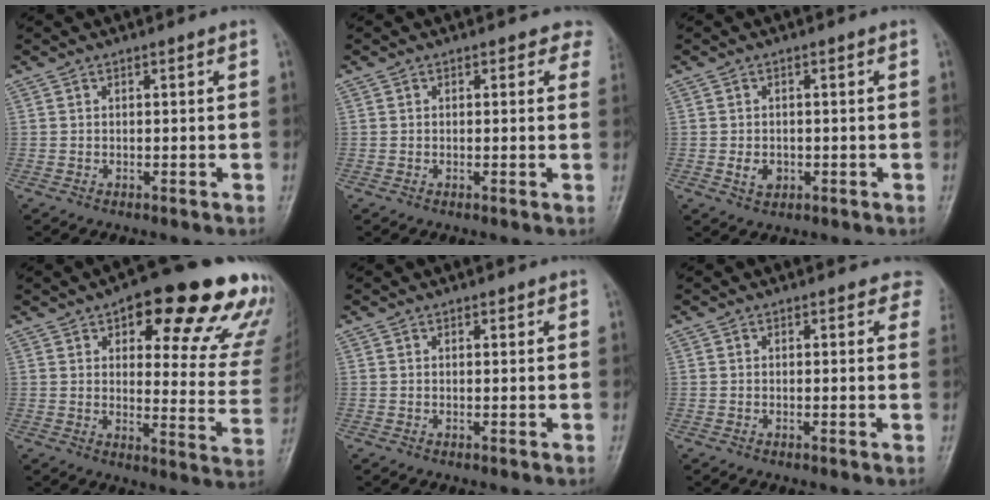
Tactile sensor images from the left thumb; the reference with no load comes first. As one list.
[{"total": 3.1, "force": [2.2, 2.1, 0.1], "torque": [0.040, -0.007, 0.001]}, {"total": 2.7, "force": [-0.7, 2.2, 1.4], "torque": [-0.013, 0.002, -0.007]}, {"total": 23.6, "force": [14.2, 8.0, 17.0], "torque": [-0.160, -0.052, 0.173]}, {"total": 0.8, "force": [0.5, 0.5, 0.2], "torque": [0.008, -0.001, 0.003]}, {"total": 3.1, "force": [2.4, 1.8, 0.9], "torque": [0.023, -0.008, 0.004]}]